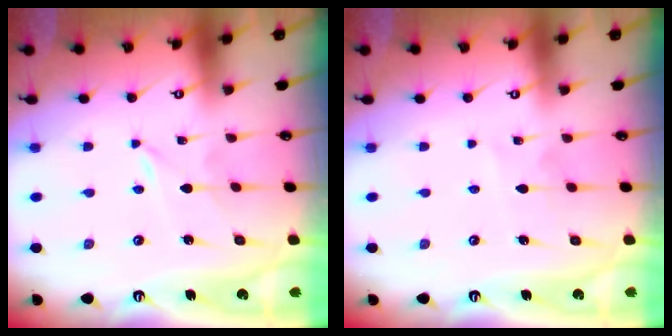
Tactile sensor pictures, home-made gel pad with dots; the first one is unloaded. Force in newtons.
{"total": 5.4, "press": 5.3, "slide": 0.6}